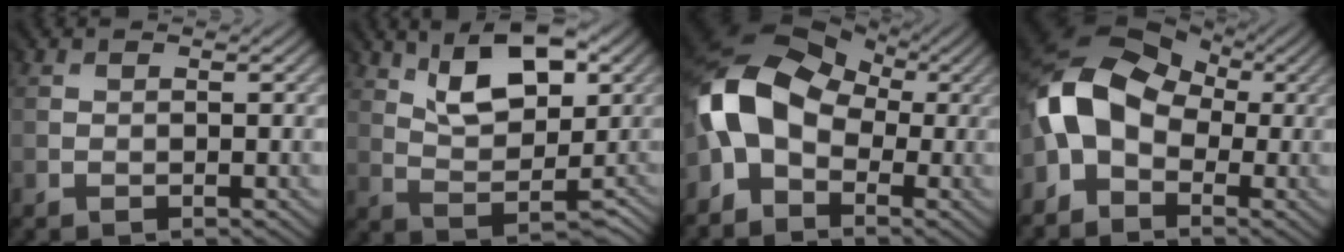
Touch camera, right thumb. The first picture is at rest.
{"total": 8.5, "force": [5.1, 4.0, 5.5], "torque": [-0.084, 0.010, 0.083]}
{"total": 10.7, "force": [-1.3, 7.6, 7.4], "torque": [-0.161, 0.010, -0.044]}
{"total": 9.8, "force": [-1.3, 7.4, 6.3], "torque": [-0.136, 0.011, -0.047]}